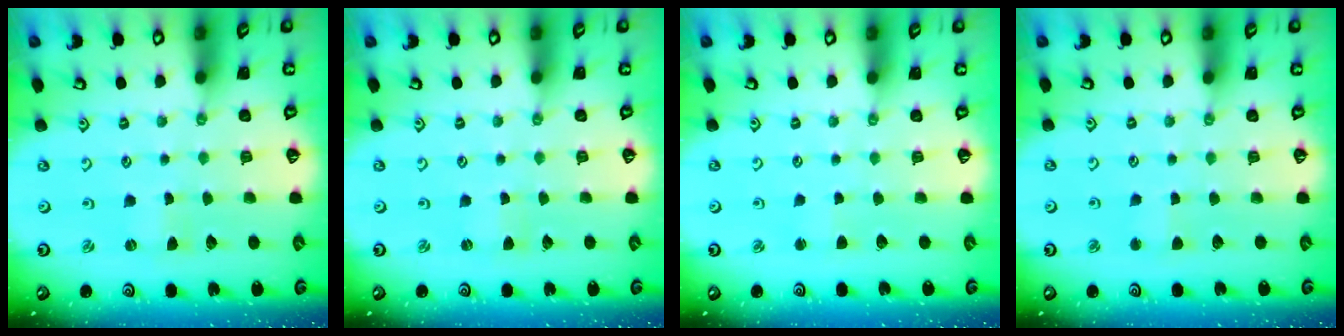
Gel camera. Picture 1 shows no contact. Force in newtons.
{"total": 1.0, "press": 1.0, "slide": 0.1}
{"total": 1.4, "press": 1.3, "slide": 0.3}
{"total": 2.3, "press": 2.3, "slide": 0.2}